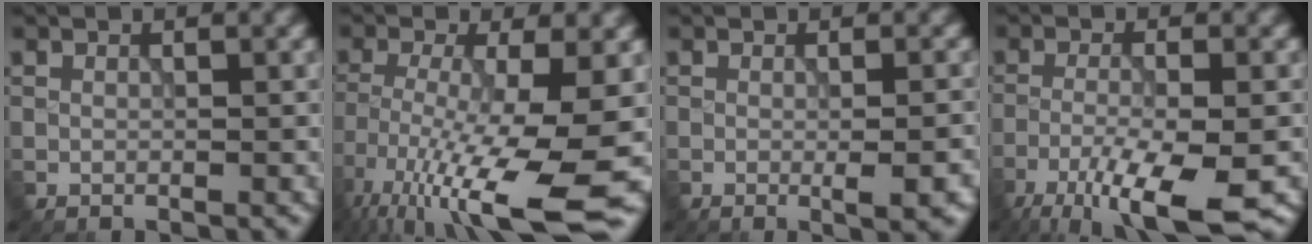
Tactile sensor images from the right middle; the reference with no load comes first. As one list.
[{"total": 13.5, "force": [-6.3, 3.3, 11.5], "torque": [-0.226, -0.029, -0.101]}, {"total": 3.4, "force": [-0.7, 0.9, 3.2], "torque": [-0.038, -0.003, -0.007]}, {"total": 8.1, "force": [-4.9, 1.6, 6.2], "torque": [-0.114, -0.013, -0.092]}]